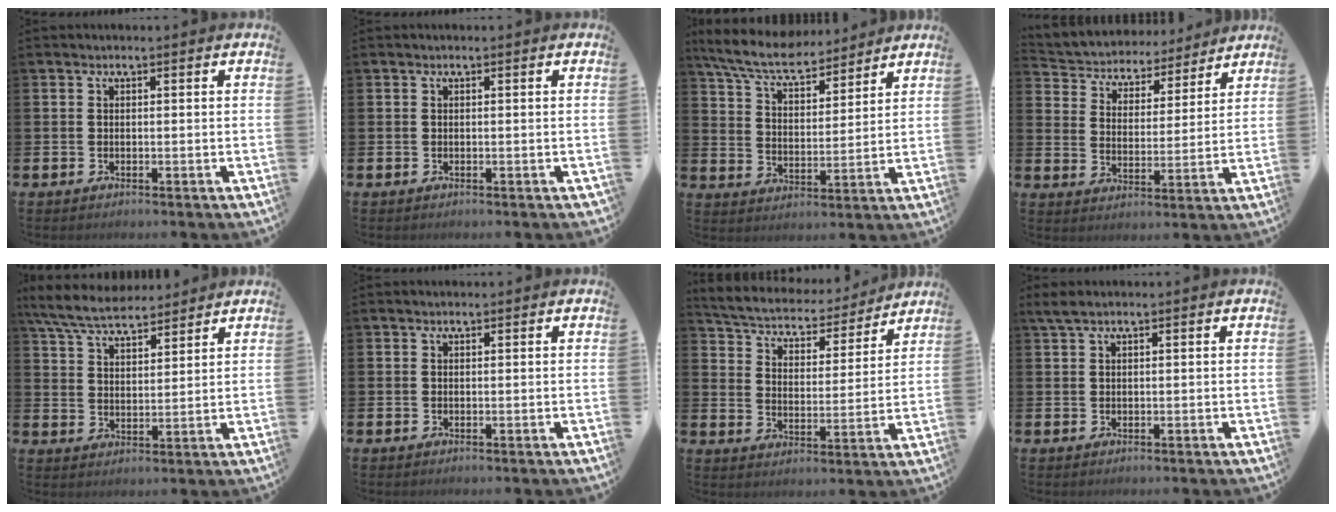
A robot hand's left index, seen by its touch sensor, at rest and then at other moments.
{"total": 0.0}
{"total": 7.7, "force": [7.1, 1.7, 2.6], "torque": [-0.085, -0.035, 0.127]}
{"total": 5.1, "force": [4.7, 1.9, -0.2], "torque": [-0.031, -0.043, 0.077]}
{"total": 7.1, "force": [6.6, 1.5, 2.1], "torque": [-0.070, -0.022, 0.122]}
{"total": 0.0}
{"total": 5.2, "force": [4.9, 1.6, 0.8], "torque": [-0.047, -0.043, 0.080]}
{"total": 1.7, "force": [1.2, 0.3, 1.1], "torque": [-0.027, 0.005, 0.022]}